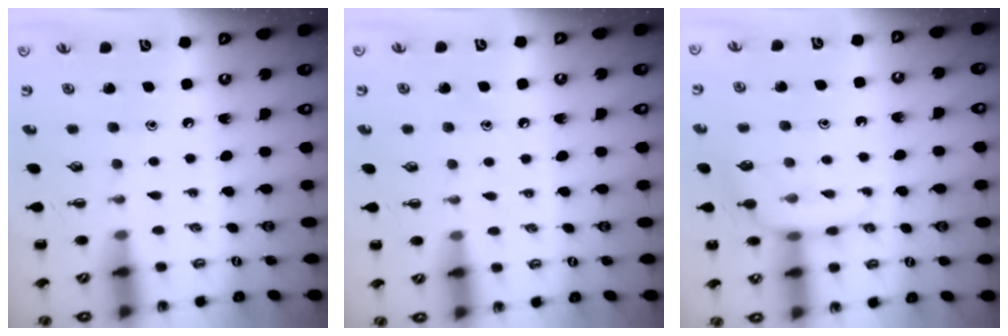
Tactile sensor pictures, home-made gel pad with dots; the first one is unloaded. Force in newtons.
{"total": 6.3, "press": 5.9, "slide": 2.0}
{"total": 8.1, "press": 8.0, "slide": 1.6}